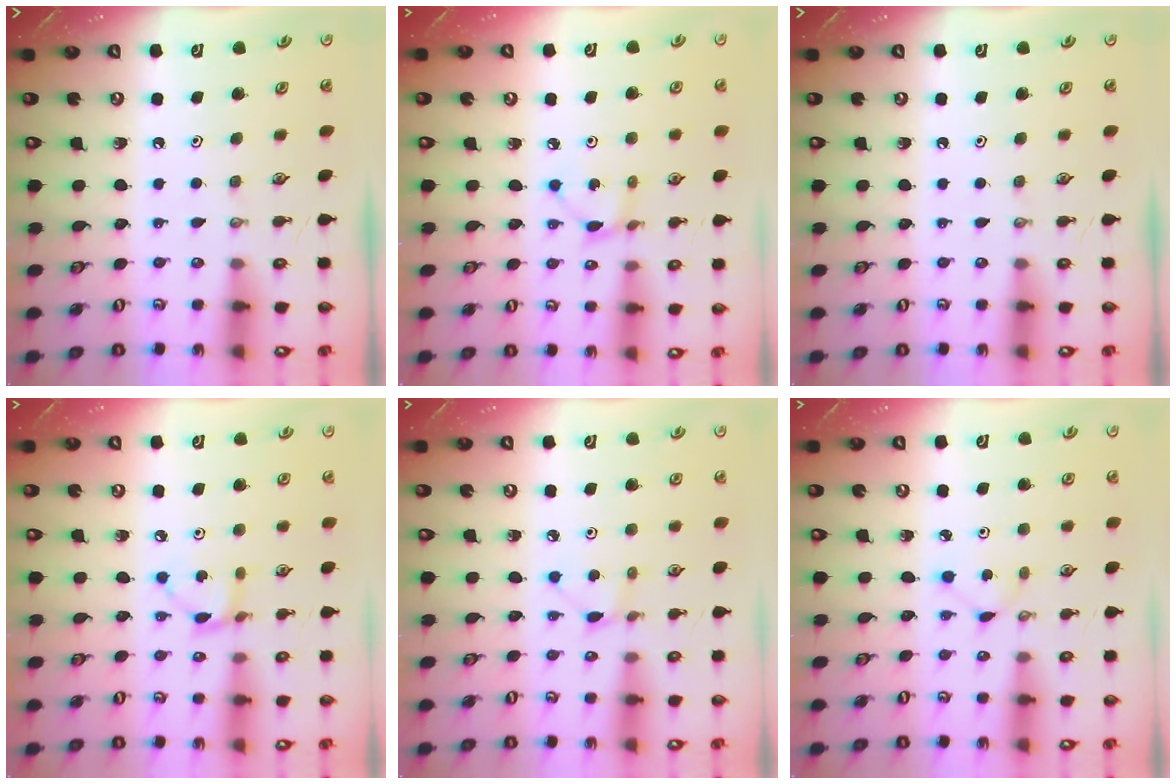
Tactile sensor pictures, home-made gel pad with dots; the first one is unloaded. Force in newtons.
{"total": 2.4, "press": 2.4, "slide": 0.2}
{"total": 0.0}
{"total": 4.3, "press": 4.3, "slide": 0.2}
{"total": 3.0, "press": 3.0, "slide": 0.4}
{"total": 2.0, "press": 2.0, "slide": 0.2}